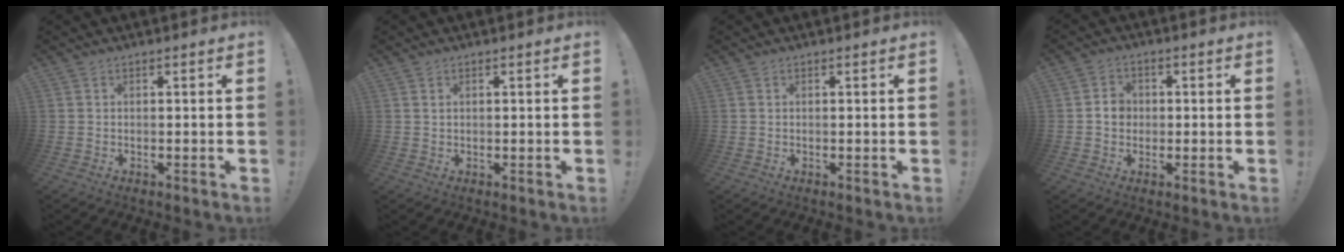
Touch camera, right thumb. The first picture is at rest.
{"total": 0.9, "force": [0.6, 0.4, 0.5], "torque": [-0.007, -0.001, 0.010]}
{"total": 0.0}
{"total": 4.8, "force": [-0.1, 4.1, 2.4], "torque": [-0.027, 0.005, -0.004]}